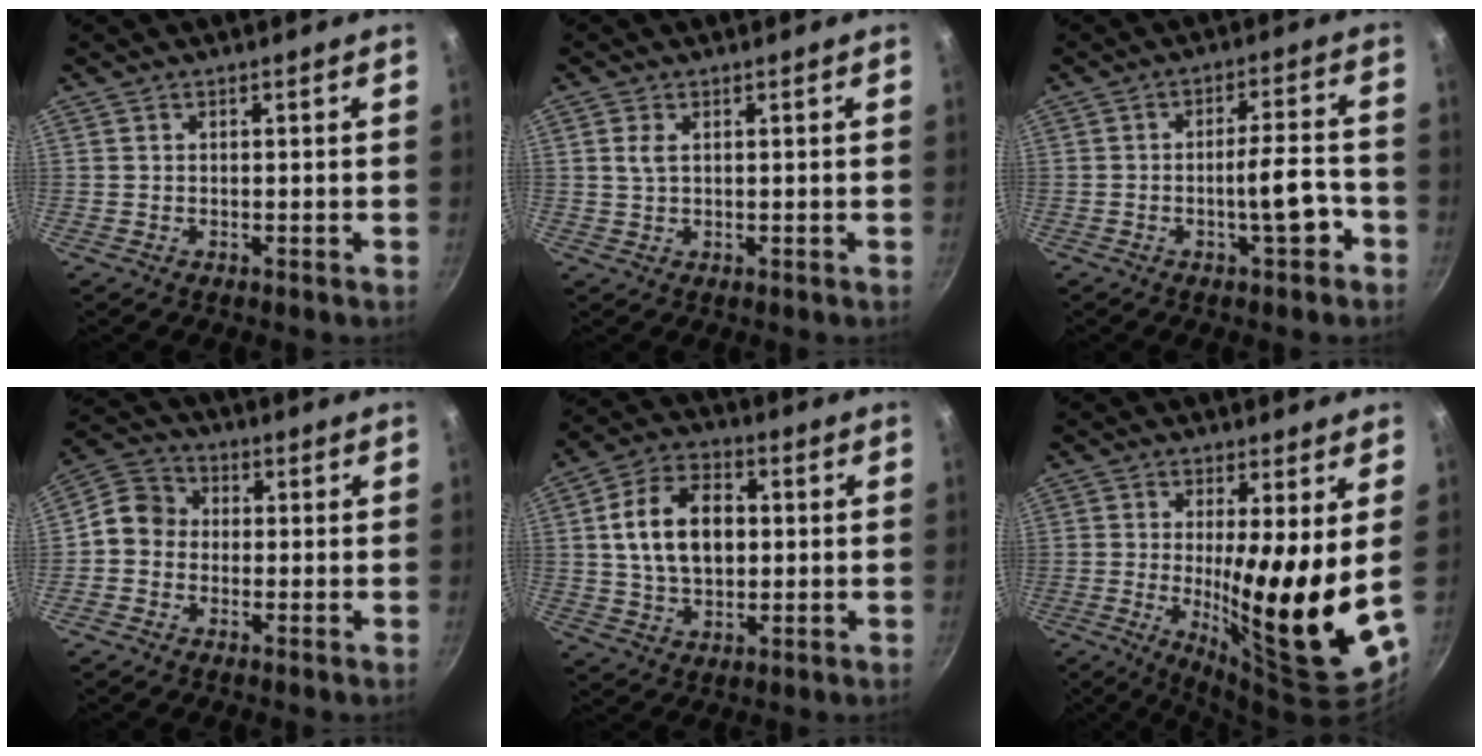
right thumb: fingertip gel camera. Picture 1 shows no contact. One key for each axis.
{"total": 1.9, "fx": 0.3, "fy": 1.1, "fz": 1.5, "tx": -0.032, "ty": 0.002, "tz": 0.004}
{"total": 7.7, "fx": -3.3, "fy": 2.1, "fz": 6.6, "tx": -0.080, "ty": 0.031, "tz": -0.046}
{"total": 6.7, "fx": -0.8, "fy": 5.9, "fz": 3.0, "tx": -0.033, "ty": 0.020, "tz": -0.041}
{"total": 13.7, "fx": 1.5, "fy": 9.1, "fz": 10.2, "tx": -0.154, "ty": 0.014, "tz": 0.020}
{"total": 16.8, "fx": 0.8, "fy": 2.9, "fz": 16.5, "tx": -0.248, "ty": -0.038, "tz": 0.019}